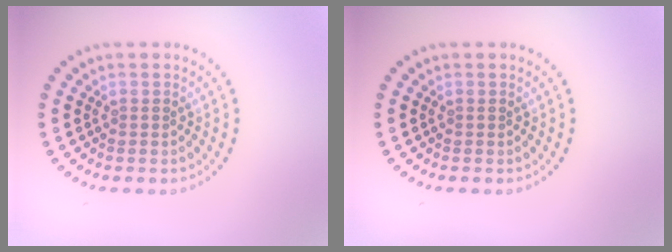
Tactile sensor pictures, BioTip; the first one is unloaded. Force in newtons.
{"total": 0.0}